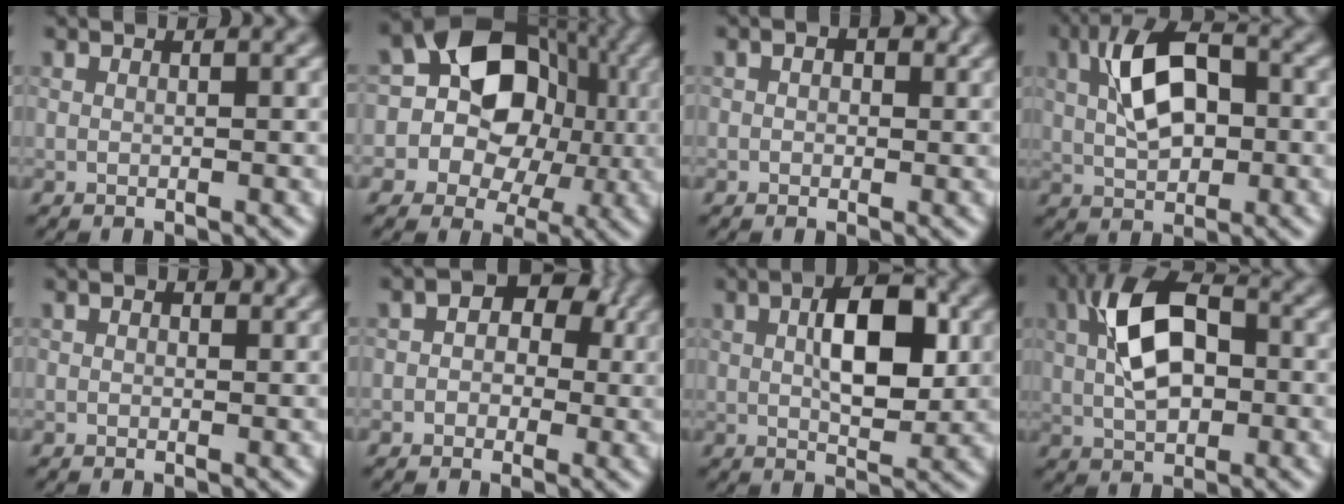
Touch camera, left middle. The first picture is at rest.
{"total": 9.4, "force": [0.0, 7.5, 5.7], "torque": [-0.079, 0.007, -0.014]}
{"total": 1.1, "force": [-0.3, 0.8, 0.7], "torque": [-0.011, 0.007, -0.002]}
{"total": 6.5, "force": [-0.2, 3.4, 5.5], "torque": [-0.109, 0.021, -0.004]}
{"total": 0.5, "force": [0.2, 0.4, 0.3], "torque": [-0.008, 0.001, 0.006]}
{"total": 5.6, "force": [0.6, 4.3, 3.5], "torque": [-0.032, 0.026, -0.012]}
{"total": 5.2, "force": [0.5, 2.2, 4.7], "torque": [-0.081, 0.009, 0.013]}
{"total": 8.0, "force": [-0.3, 4.3, 6.7], "torque": [-0.137, 0.024, -0.011]}